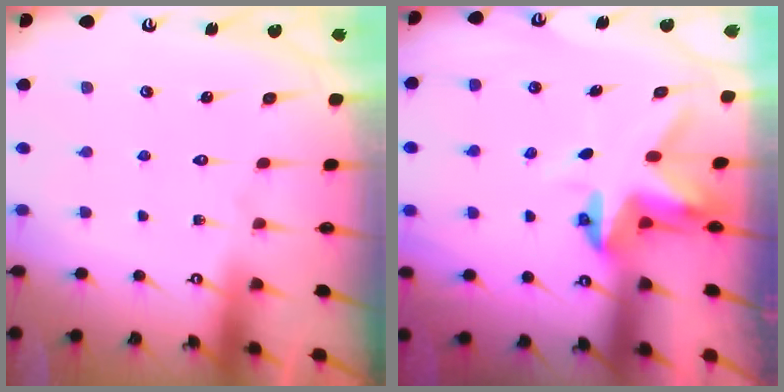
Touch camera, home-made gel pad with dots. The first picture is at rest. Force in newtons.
{"total": 4.8, "press": 4.8, "slide": 0.4}